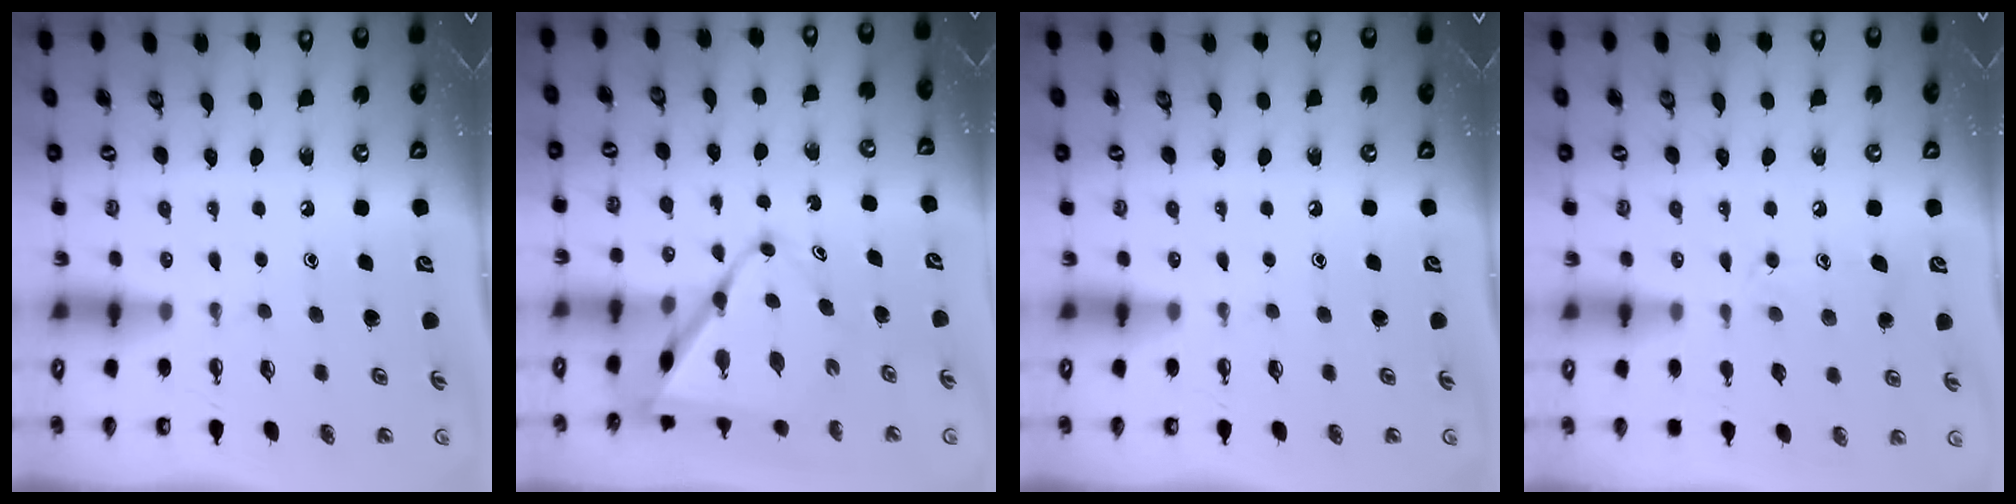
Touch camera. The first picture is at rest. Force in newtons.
{"total": 10.8, "press": 10.7, "slide": 1.2}
{"total": 0.0}
{"total": 12.1, "press": 12.1, "slide": 0.8}